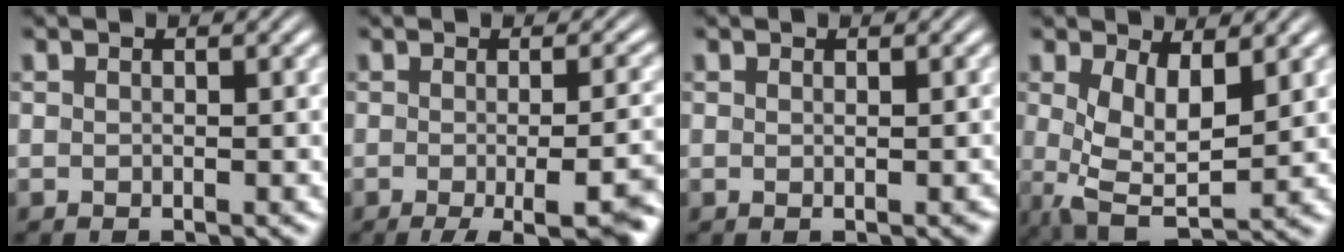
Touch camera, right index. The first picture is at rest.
{"total": 9.0, "force": [-5.9, 3.0, 6.0], "torque": [-0.070, -0.025, -0.078]}
{"total": 0.5, "force": [-0.1, -0.2, 0.5], "torque": [-0.003, -0.002, 0.000]}
{"total": 7.1, "force": [-1.4, 4.2, 5.5], "torque": [-0.120, -0.052, 0.002]}